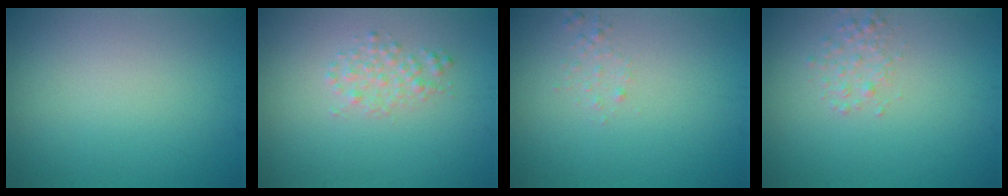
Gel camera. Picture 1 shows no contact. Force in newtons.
{"total": 1.6, "press": 1.6, "slide": 0.1}
{"total": 0.8, "press": 0.8, "slide": 0.1}
{"total": 1.4, "press": 1.4, "slide": 0.1}